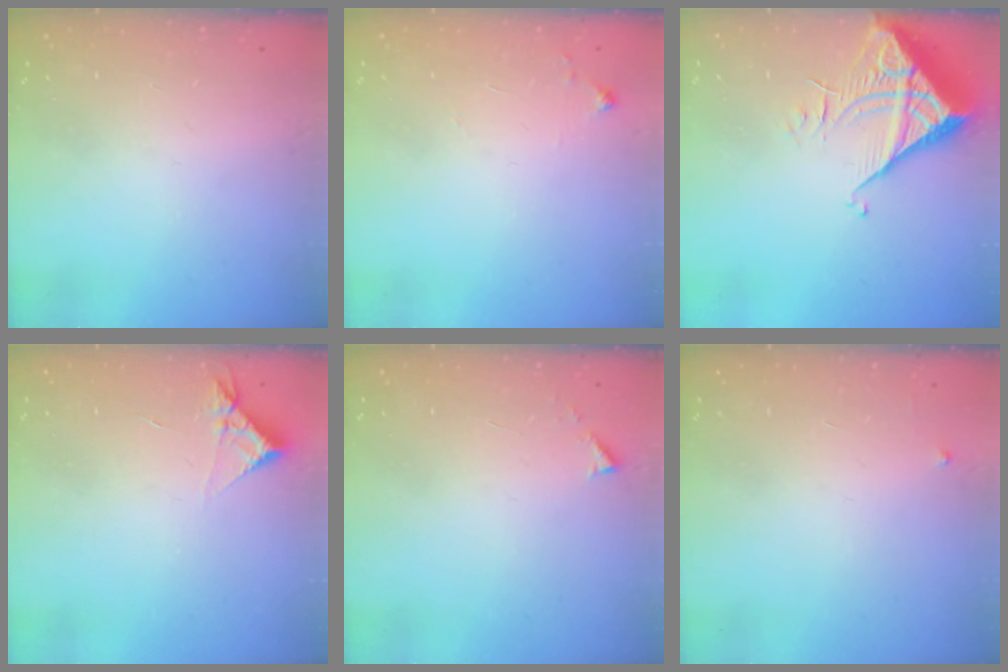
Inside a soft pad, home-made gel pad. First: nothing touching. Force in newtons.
{"total": 4.7, "press": 4.7, "slide": 0.6}
{"total": 6.7, "press": 6.7, "slide": 0.7}
{"total": 3.4, "press": 3.4, "slide": 0.5}
{"total": 2.9, "press": 2.9, "slide": 0.4}
{"total": 2.6, "press": 2.6, "slide": 0.4}